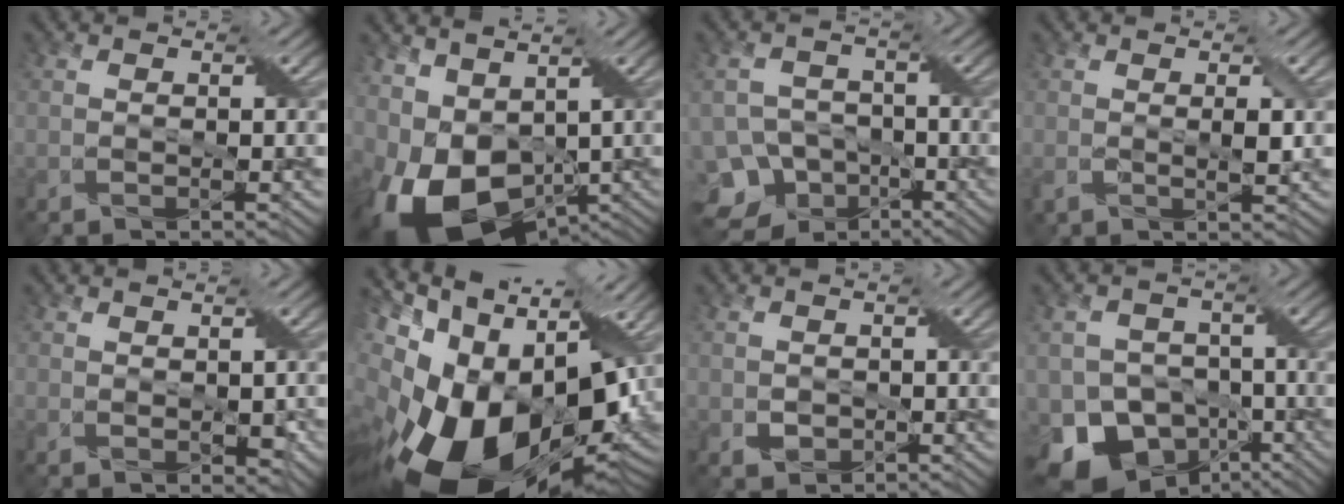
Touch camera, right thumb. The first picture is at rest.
{"total": 12.0, "force": [-1.9, 7.9, 8.8], "torque": [-0.193, -0.016, -0.022]}
{"total": 10.6, "force": [-7.1, 7.4, 2.4], "torque": [-0.064, -0.009, -0.115]}
{"total": 2.4, "force": [0.2, 0.9, 2.3], "torque": [-0.045, -0.002, 0.006]}
{"total": 1.8, "force": [0.4, 1.2, 1.3], "torque": [-0.028, -0.007, 0.016]}
{"total": 21.8, "force": [-5.4, 13.4, 16.3], "torque": [-0.324, -0.027, -0.077]}
{"total": 1.8, "force": [-0.2, 1.7, 0.5], "torque": [-0.019, -0.006, -0.001]}
{"total": 13.3, "force": [-7.5, 10.0, 4.6], "torque": [-0.110, -0.029, -0.128]}